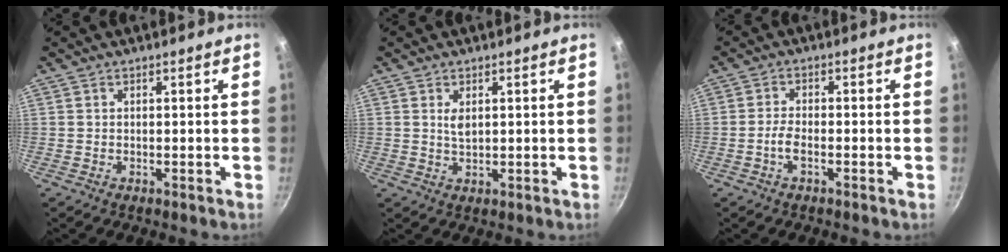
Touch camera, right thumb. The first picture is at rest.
{"total": 2.5, "force": [0.8, 1.3, 1.9], "torque": [-0.034, -0.006, 0.016]}
{"total": 3.0, "force": [-1.3, 1.2, 2.5], "torque": [-0.053, 0.014, -0.031]}